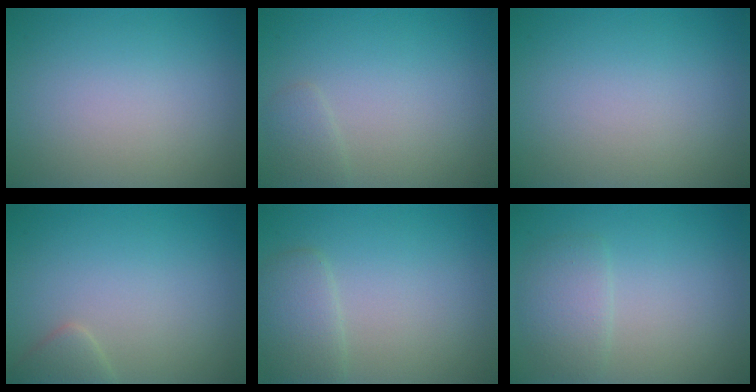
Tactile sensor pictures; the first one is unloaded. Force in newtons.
{"total": 1.1, "press": 1.1, "slide": 0.1}
{"total": 0.0}
{"total": 1.5, "press": 1.5, "slide": 0.1}
{"total": 2.4, "press": 2.4, "slide": 0.1}
{"total": 2.3, "press": 2.2, "slide": 0.1}